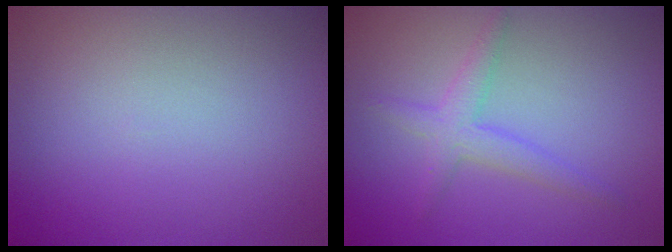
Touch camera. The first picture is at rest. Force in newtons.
{"total": 2.4, "press": 2.4, "slide": 0.1}